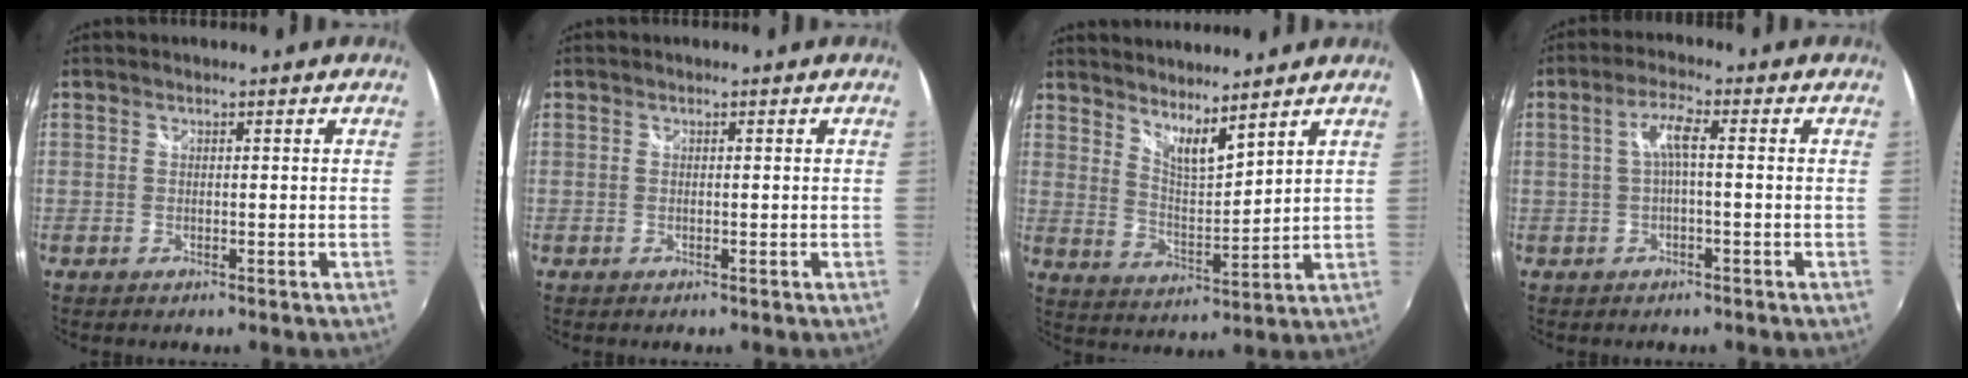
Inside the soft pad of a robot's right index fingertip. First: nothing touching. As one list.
[{"total": 0.0}, {"total": 7.4, "force": [6.2, 1.1, 3.8], "torque": [-0.058, -0.008, 0.108]}, {"total": 4.0, "force": [-0.2, 0.4, 4.0], "torque": [-0.077, 0.009, -0.001]}]